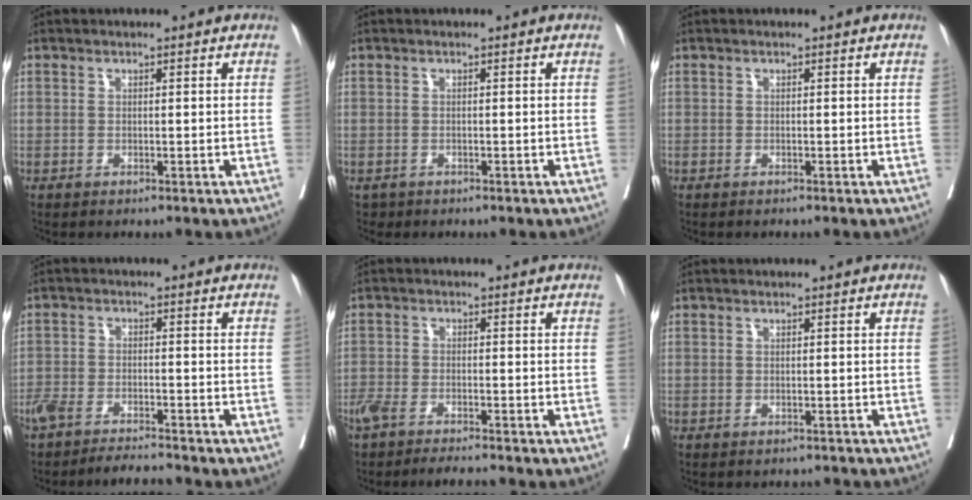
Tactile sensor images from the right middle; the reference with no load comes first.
{"total": 1.2, "force": [-0.9, 0.8, 0.0], "torque": [-0.008, -0.001, -0.012]}
{"total": 0.0}
{"total": 6.6, "force": [-6.1, 0.5, 2.2], "torque": [-0.037, -0.007, -0.105]}
{"total": 6.7, "force": [-5.9, 0.9, 3.1], "torque": [-0.053, -0.006, -0.100]}
{"total": 1.7, "force": [-1.6, 0.5, 0.0], "torque": [0.000, -0.003, -0.024]}